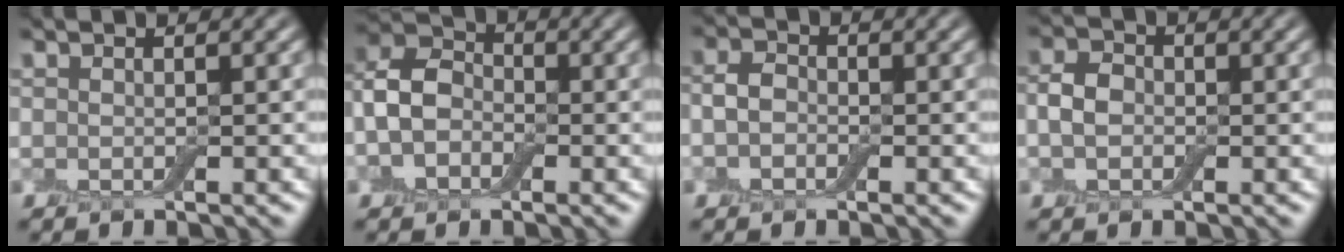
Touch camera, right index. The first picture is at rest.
{"total": 5.1, "force": [-1.0, 3.9, 3.2], "torque": [-0.066, 0.013, -0.032]}
{"total": 1.9, "force": [-0.4, 1.5, 1.1], "torque": [-0.022, 0.004, -0.016]}
{"total": 2.4, "force": [-0.3, 2.0, 1.4], "torque": [-0.030, 0.004, -0.014]}